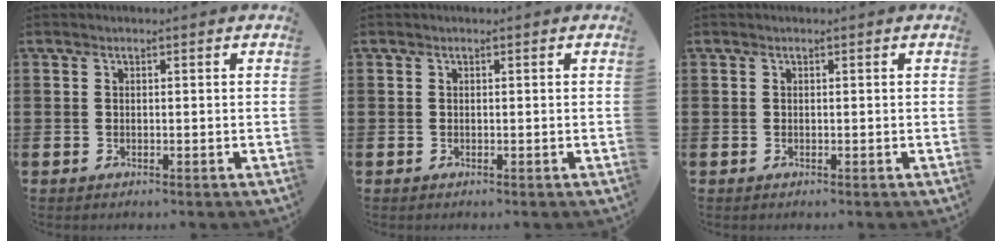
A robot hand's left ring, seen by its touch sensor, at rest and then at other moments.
{"total": 0.0}
{"total": 0.0}